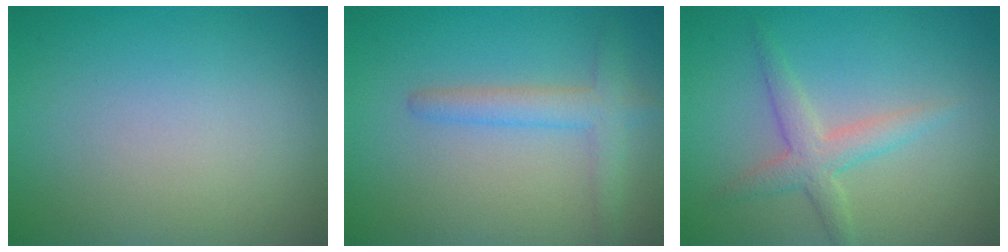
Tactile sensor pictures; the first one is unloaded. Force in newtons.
{"total": 2.8, "press": 2.8, "slide": 0.2}
{"total": 2.7, "press": 2.7, "slide": 0.0}